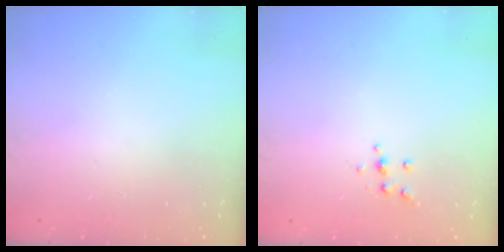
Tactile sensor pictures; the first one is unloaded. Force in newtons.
{"total": 4.1, "press": 4.0, "slide": 1.0}